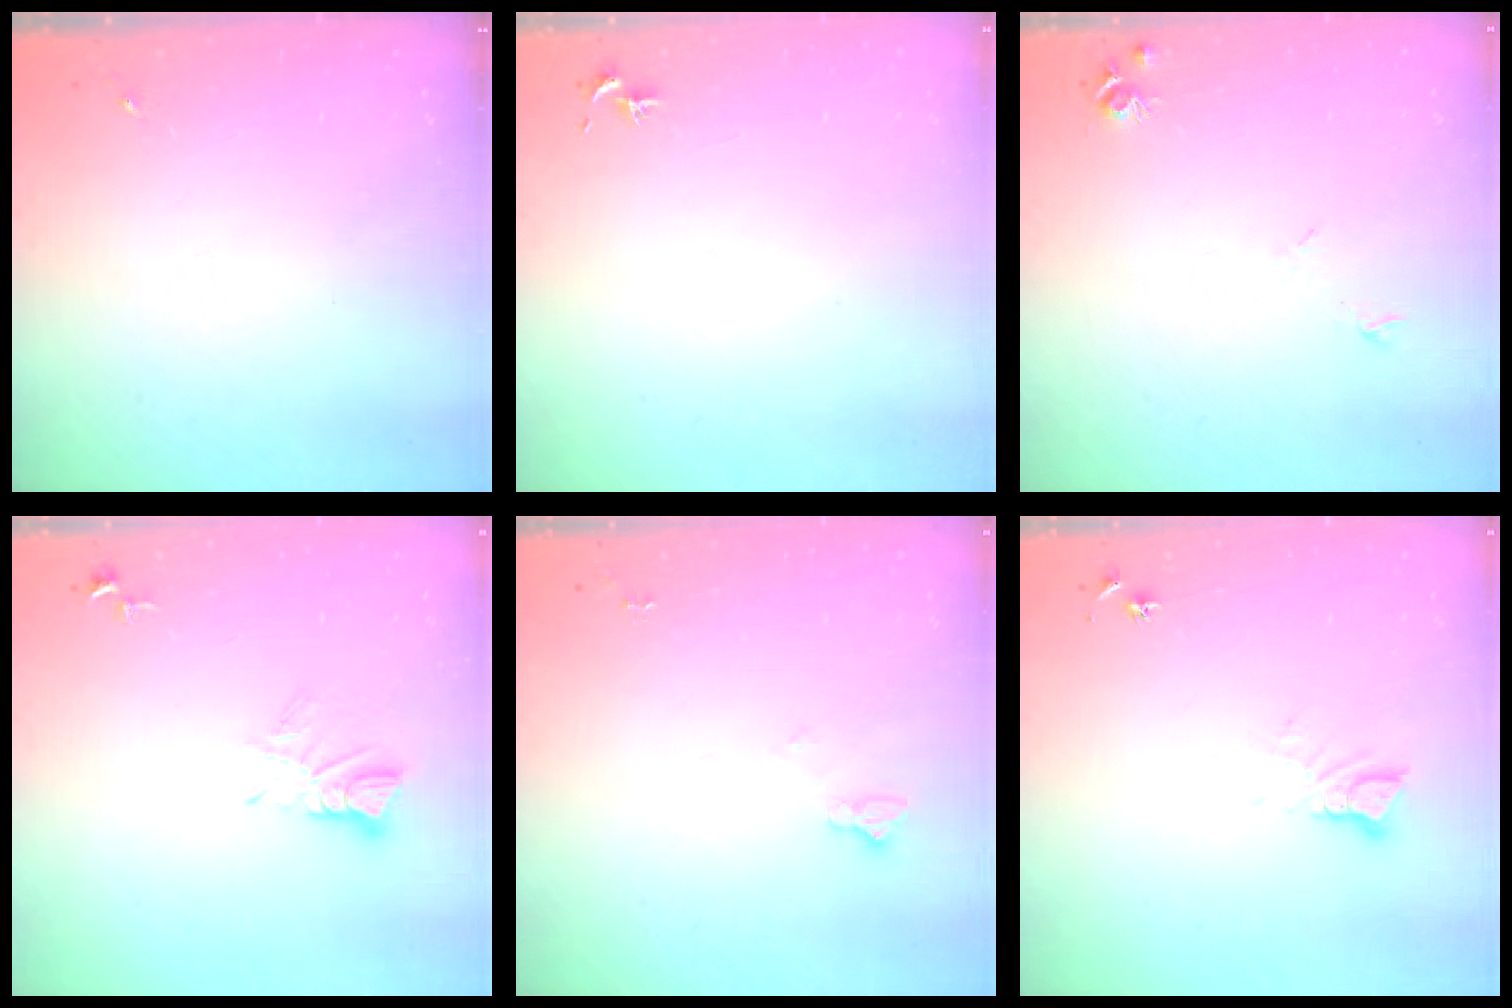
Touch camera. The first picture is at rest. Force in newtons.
{"total": 0.8, "press": 0.7, "slide": 0.3}
{"total": 5.5, "press": 5.5, "slide": 0.7}
{"total": 4.3, "press": 4.3, "slide": 0.3}
{"total": 3.5, "press": 3.5, "slide": 0.4}
{"total": 5.4, "press": 5.4, "slide": 0.5}